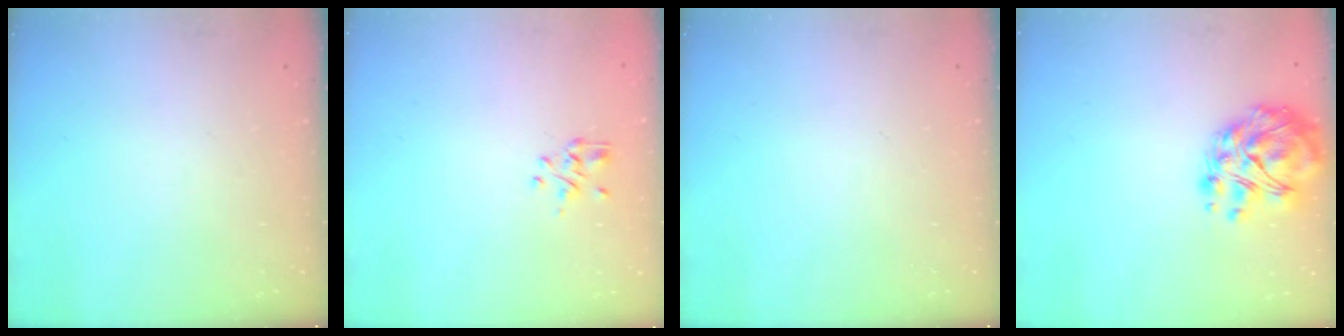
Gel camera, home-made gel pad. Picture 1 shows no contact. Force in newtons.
{"total": 1.3, "press": 1.2, "slide": 0.5}
{"total": 0.0}
{"total": 11.5, "press": 11.1, "slide": 2.8}